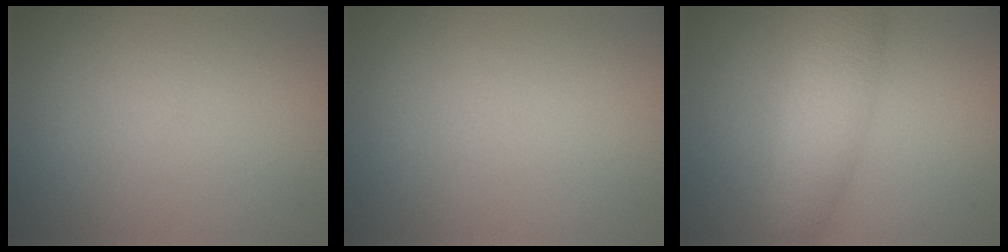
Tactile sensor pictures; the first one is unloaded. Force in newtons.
{"total": 0.0}
{"total": 4.5, "press": 4.5, "slide": 0.0}